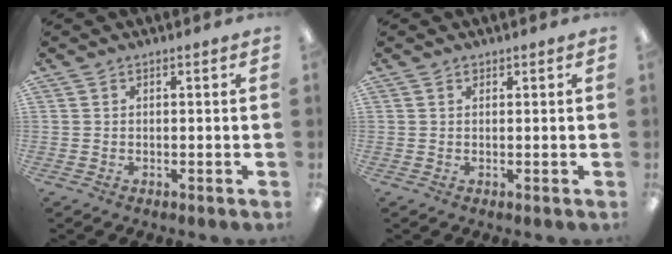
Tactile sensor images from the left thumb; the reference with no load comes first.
{"total": 0.9, "force": [0.6, 0.6, 0.2], "torque": [0.003, -0.002, 0.009]}